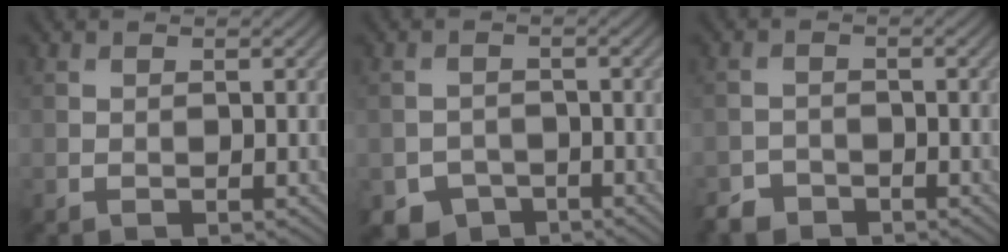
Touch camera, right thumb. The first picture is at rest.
{"total": 3.9, "force": [-2.8, 2.5, 1.0], "torque": [-0.019, -0.007, -0.051]}
{"total": 2.3, "force": [-2.0, 1.2, 0.4], "torque": [-0.006, -0.001, -0.044]}